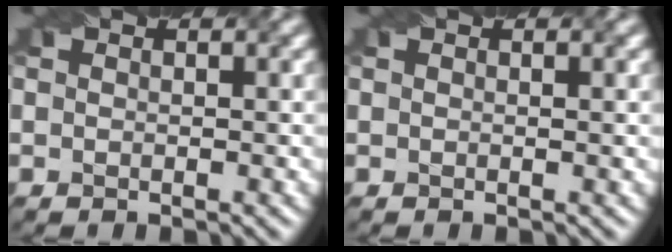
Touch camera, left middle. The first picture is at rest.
{"total": 0.6, "force": [0.1, 0.0, 0.5], "torque": [-0.008, 0.000, 0.000]}